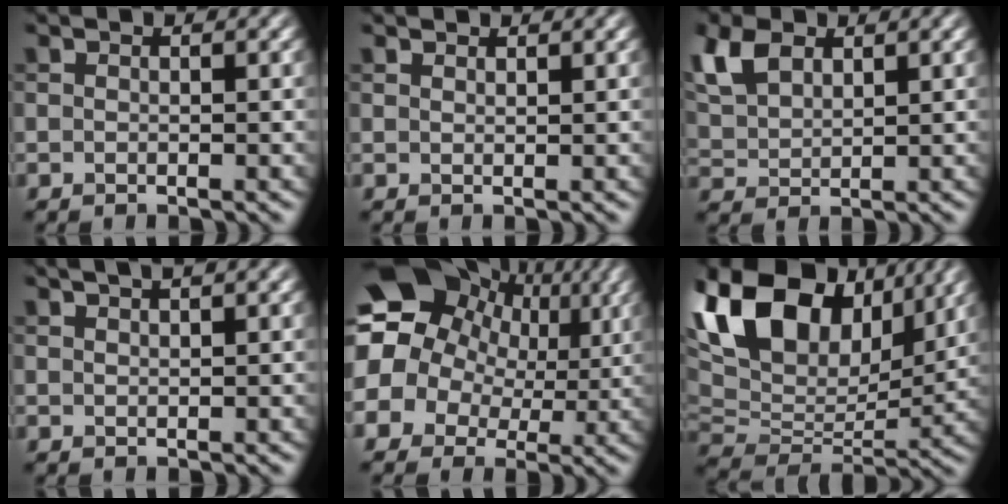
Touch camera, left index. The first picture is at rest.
{"total": 0.9, "force": [0.9, 0.1, 0.1], "torque": [0.000, -0.001, 0.016]}
{"total": 5.5, "force": [2.9, 3.3, 3.3], "torque": [-0.090, 0.008, 0.059]}
{"total": 2.6, "force": [1.8, 0.6, 1.7], "torque": [-0.015, 0.007, 0.027]}
{"total": 19.4, "force": [6.0, 16.0, 9.2], "torque": [-0.196, 0.022, 0.074]}
{"total": 16.7, "force": [7.4, 10.1, 11.2], "torque": [-0.225, 0.038, 0.124]}